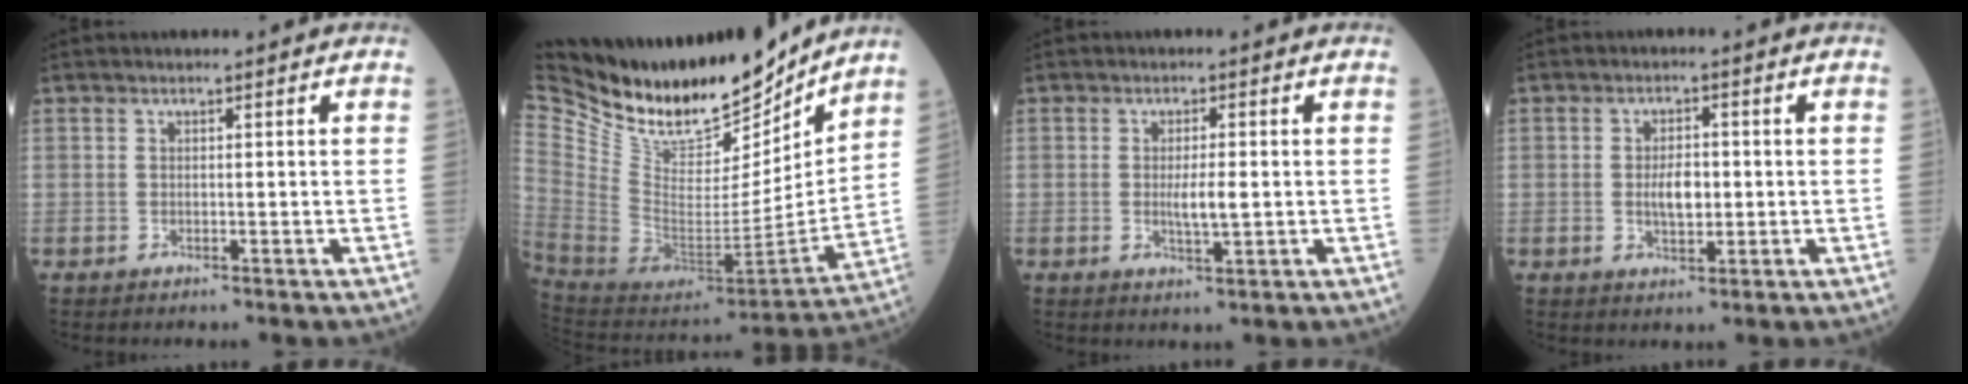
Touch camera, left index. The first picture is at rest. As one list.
[{"total": 28.2, "force": [23.2, 9.2, 13.0], "torque": [-0.268, -0.031, 0.384]}, {"total": 3.2, "force": [-0.4, 0.6, 3.2], "torque": [-0.058, -0.007, -0.006]}, {"total": 3.9, "force": [-0.4, 1.8, 3.4], "torque": [-0.061, -0.002, -0.006]}]